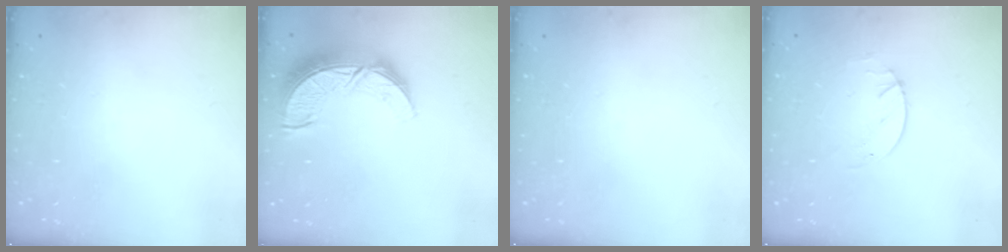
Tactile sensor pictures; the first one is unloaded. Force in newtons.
{"total": 14.4, "press": 14.4, "slide": 1.0}
{"total": 0.0}
{"total": 1.7, "press": 1.7, "slide": 0.2}